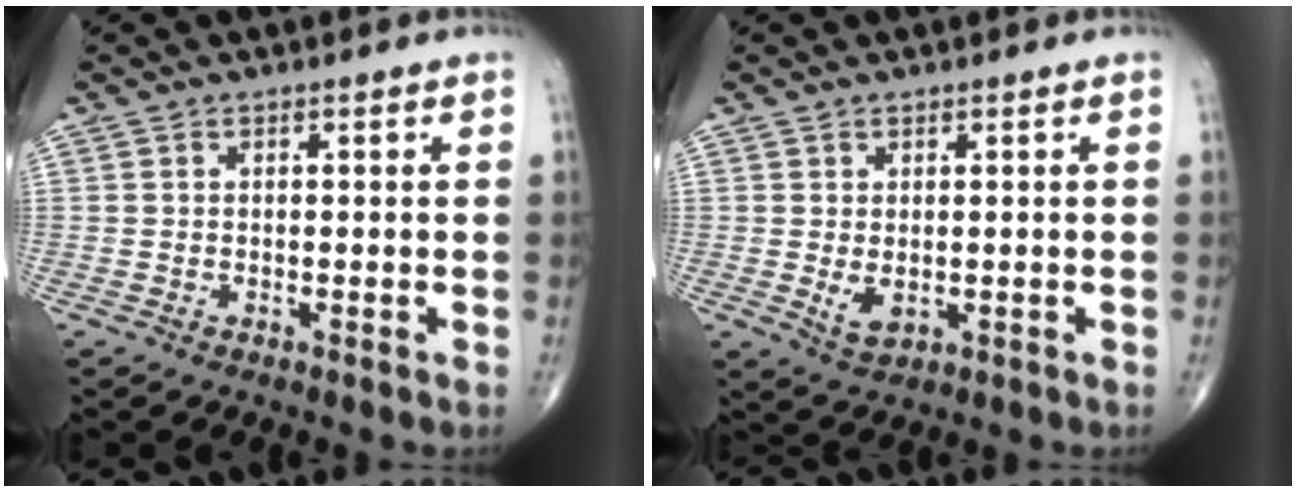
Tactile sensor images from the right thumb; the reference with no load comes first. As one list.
[{"total": 2.9, "force": [-0.1, 1.8, 2.3], "torque": [-0.034, -0.007, 0.007]}]